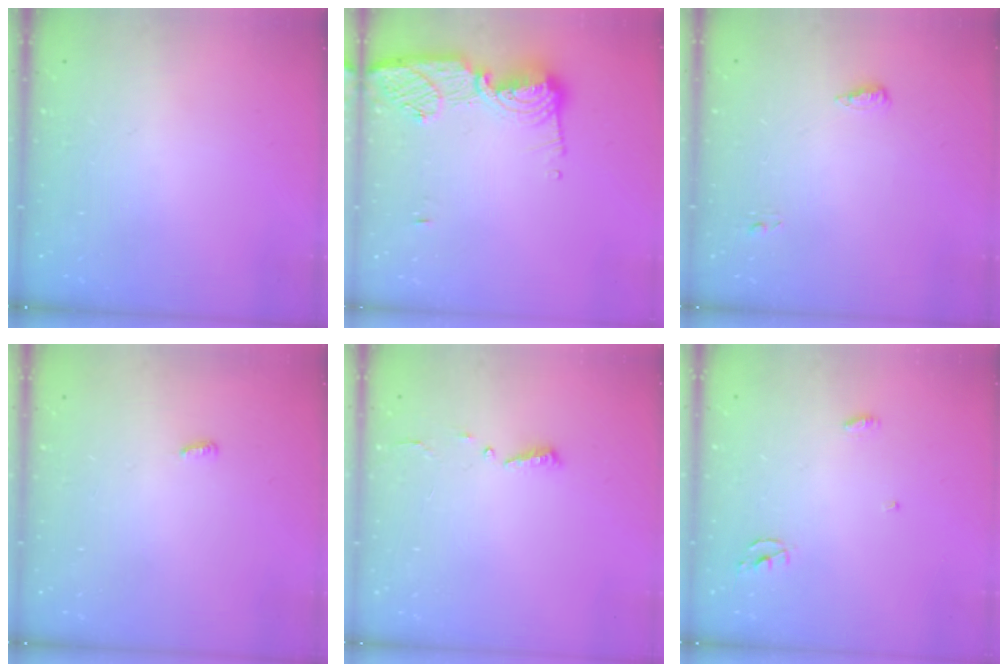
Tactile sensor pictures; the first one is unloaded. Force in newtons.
{"total": 12.0, "press": 12.0, "slide": 1.1}
{"total": 4.9, "press": 4.6, "slide": 1.5}
{"total": 2.6, "press": 2.6, "slide": 0.2}
{"total": 4.4, "press": 4.4, "slide": 0.4}
{"total": 3.1, "press": 3.1, "slide": 0.2}